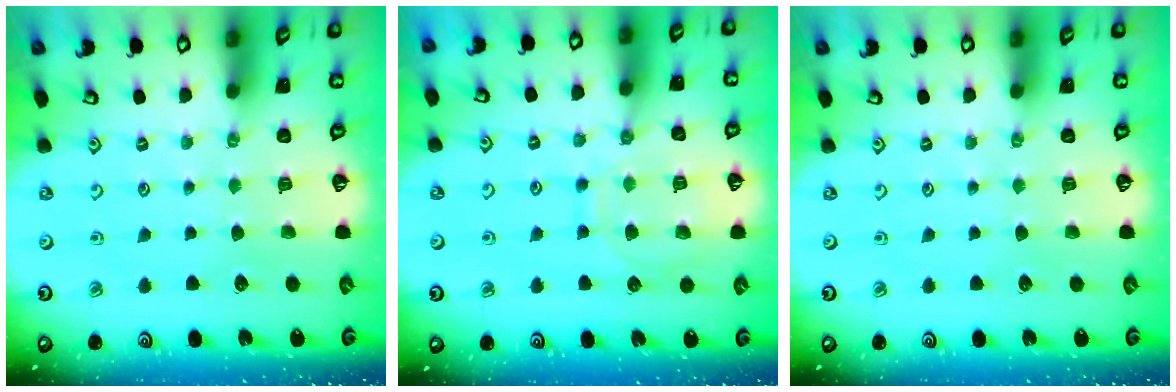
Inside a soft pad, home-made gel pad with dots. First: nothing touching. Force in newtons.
{"total": 11.3, "press": 11.3, "slide": 1.0}
{"total": 0.0}